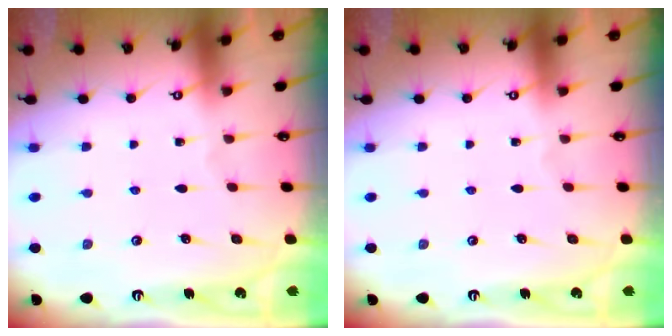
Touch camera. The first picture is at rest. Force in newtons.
{"total": 0.0}